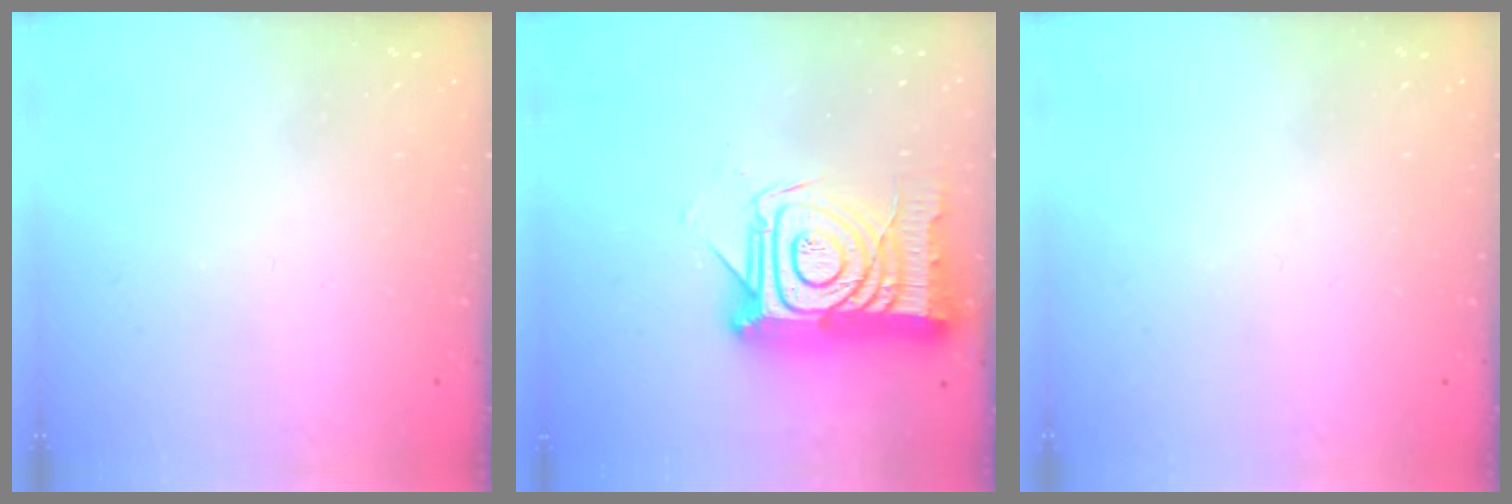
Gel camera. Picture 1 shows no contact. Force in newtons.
{"total": 22.4, "press": 22.4, "slide": 1.7}
{"total": 0.0}